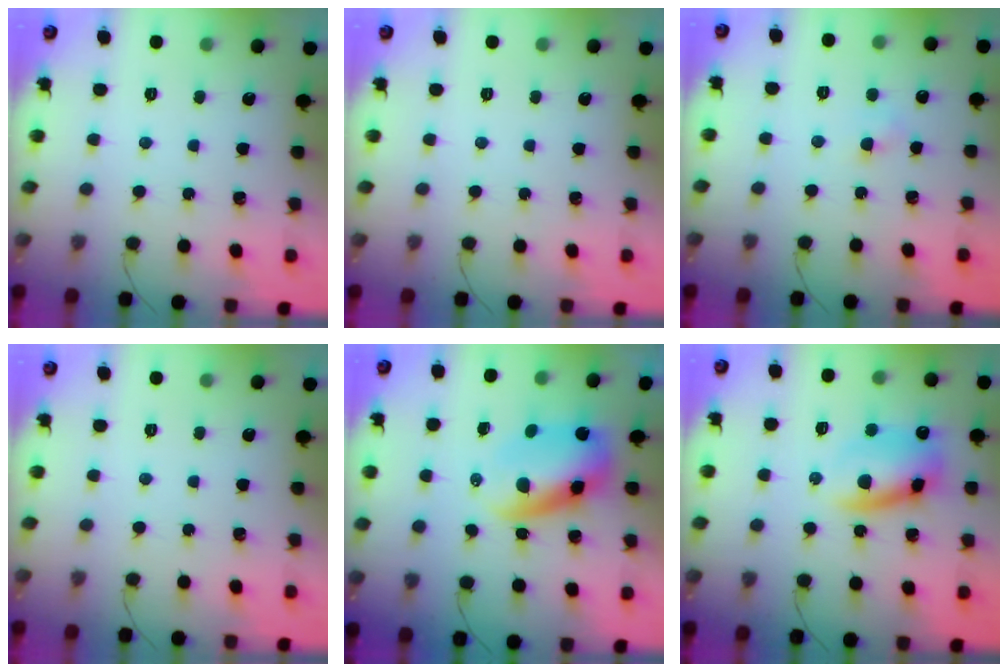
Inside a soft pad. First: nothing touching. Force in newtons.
{"total": 0.0}
{"total": 2.9, "press": 2.7, "slide": 1.1}
{"total": 0.0}
{"total": 7.2, "press": 7.1, "slide": 1.3}
{"total": 12.5, "press": 12.4, "slide": 2.0}